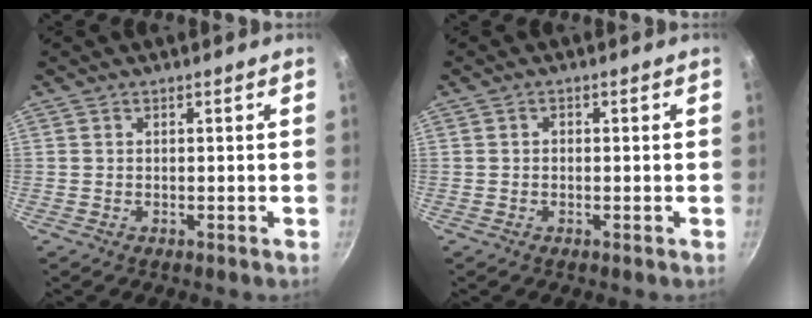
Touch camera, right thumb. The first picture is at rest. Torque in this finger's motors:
{"motor_torque": [-0.06, -0.19, -0.04, 0.18, -0.08]}